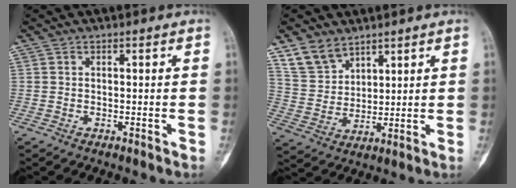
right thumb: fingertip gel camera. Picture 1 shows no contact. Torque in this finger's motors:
{"motor_torque": [-0.46, 0.52, -0.15, 0.26, -0.01]}